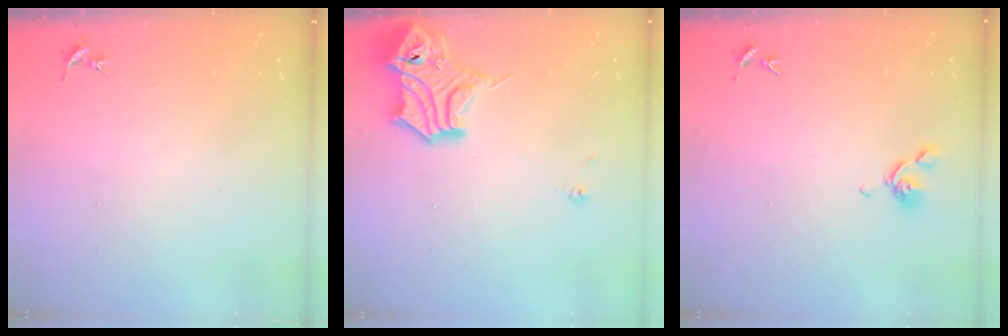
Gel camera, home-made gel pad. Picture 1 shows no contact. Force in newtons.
{"total": 15.5, "press": 15.4, "slide": 1.8}
{"total": 6.7, "press": 6.6, "slide": 1.5}